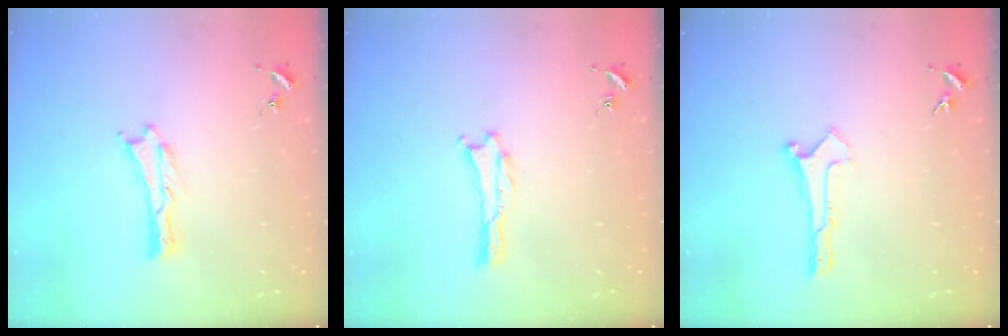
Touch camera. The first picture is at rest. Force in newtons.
{"total": 0.0}
{"total": 0.0}